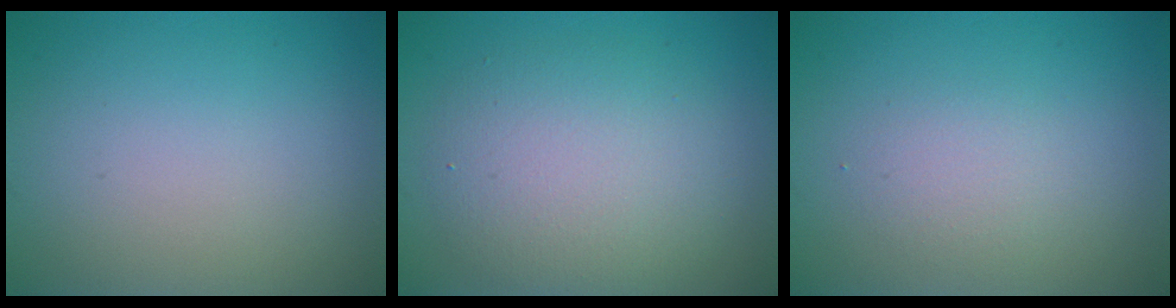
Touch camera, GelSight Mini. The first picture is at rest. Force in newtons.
{"total": 5.3, "press": 5.3, "slide": 0.1}
{"total": 1.7, "press": 1.7, "slide": 0.1}